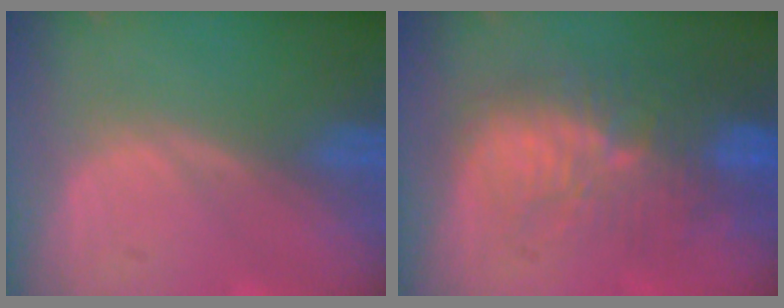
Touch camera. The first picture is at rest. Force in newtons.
{"total": 11.3, "press": 9.9, "slide": 5.4}